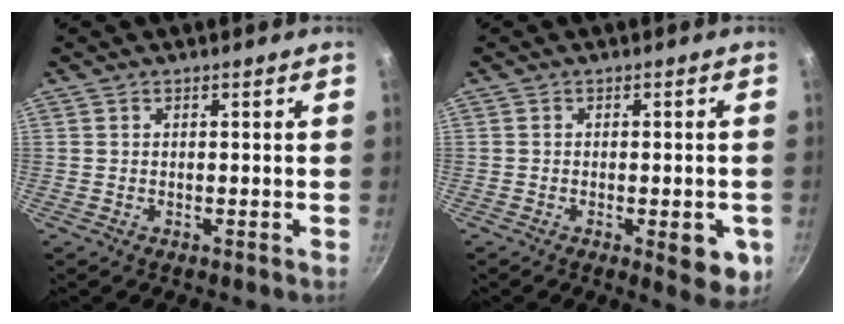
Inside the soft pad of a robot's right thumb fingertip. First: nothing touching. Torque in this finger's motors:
{"motor_torque": [0.52, 0.89, 0.91, 0.20, 0.19]}